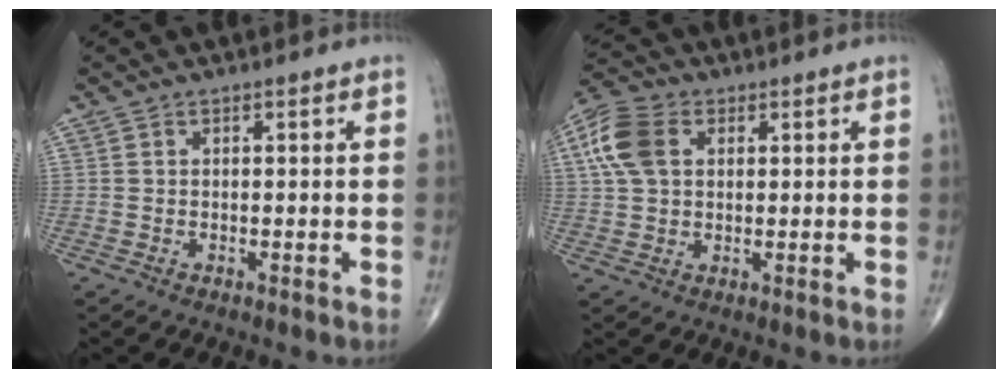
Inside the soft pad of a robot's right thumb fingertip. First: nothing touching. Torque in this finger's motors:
{"motor_torque": [0.25, 0.28, 0.59, 0.00, 0.07]}